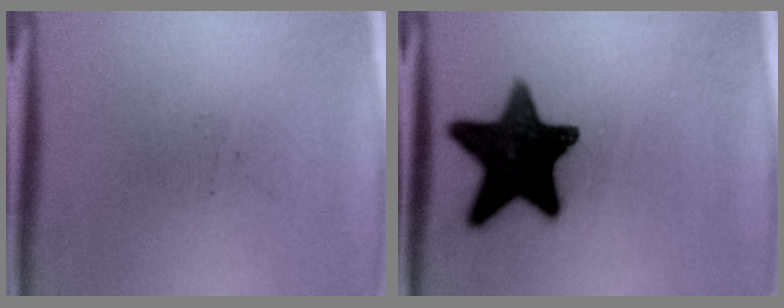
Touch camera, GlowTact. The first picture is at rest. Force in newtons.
{"total": 16.0}